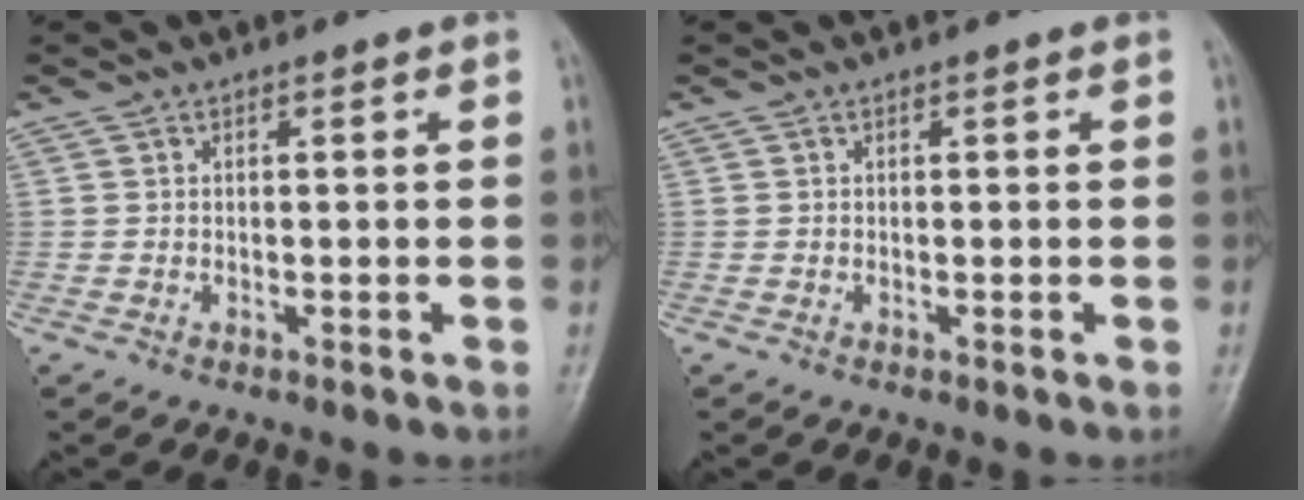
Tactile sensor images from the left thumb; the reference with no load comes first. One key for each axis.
{"total": 0.0}